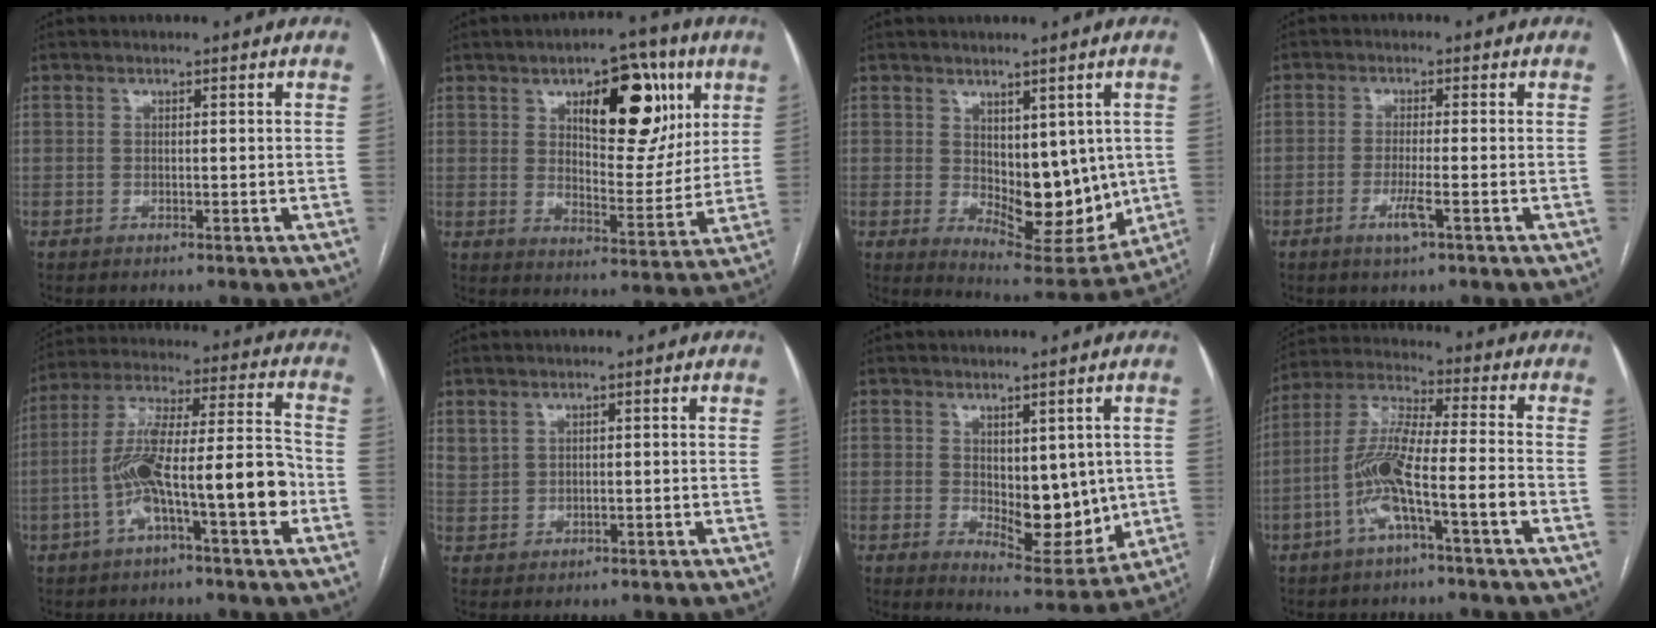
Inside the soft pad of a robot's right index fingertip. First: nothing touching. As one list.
[{"total": 15.5, "force": [6.7, 6.5, 12.4], "torque": [-0.161, 0.013, 0.104]}, {"total": 12.2, "force": [0.4, 6.5, 10.3], "torque": [-0.127, -0.012, 0.032]}, {"total": 3.4, "force": [-1.5, 0.0, 3.0], "torque": [-0.062, -0.007, -0.029]}, {"total": 15.9, "force": [-4.4, 2.3, 15.1], "torque": [-0.268, 0.028, -0.070]}, {"total": 2.6, "force": [1.9, 1.6, 0.7], "torque": [-0.015, 0.003, 0.045]}, {"total": 9.7, "force": [0.5, 5.0, 8.2], "torque": [-0.104, -0.013, 0.029]}, {"total": 11.4, "force": [-4.2, 0.9, 10.5], "torque": [-0.217, 0.018, -0.082]}]